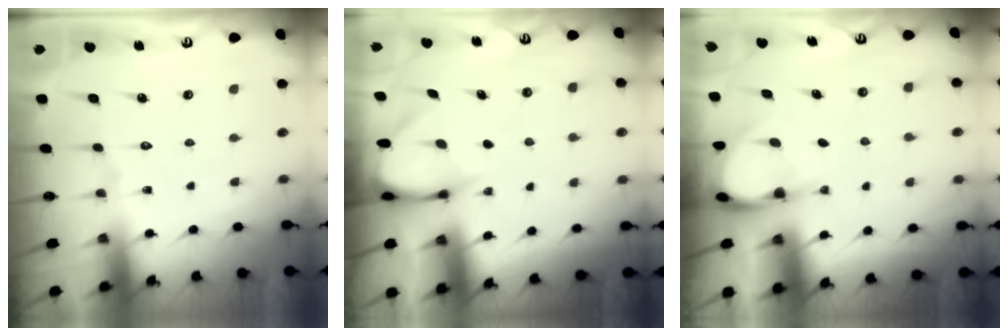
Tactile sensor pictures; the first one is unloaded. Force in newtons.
{"total": 3.3, "press": 3.3, "slide": 0.3}
{"total": 3.7, "press": 3.7, "slide": 0.4}